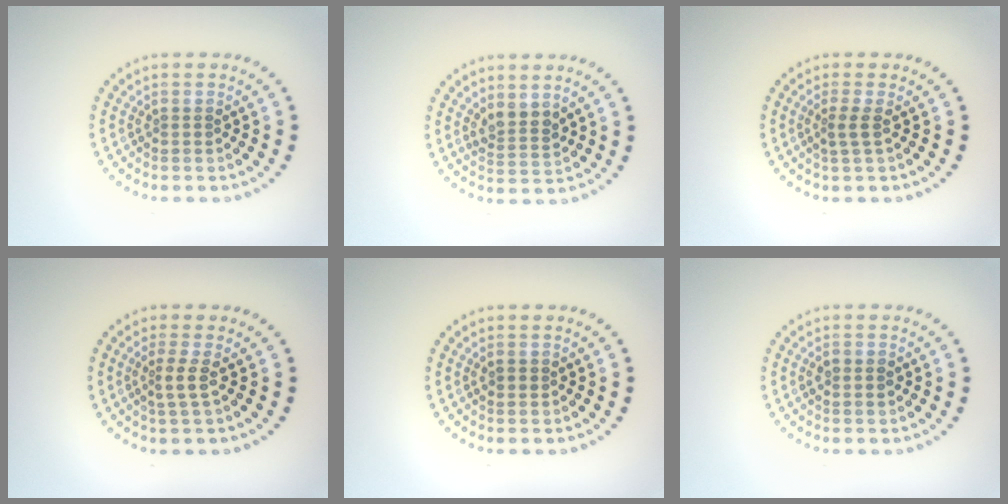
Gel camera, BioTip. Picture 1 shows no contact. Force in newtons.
{"total": 2.3, "press": 1.9, "slide": 1.3}
{"total": 1.4, "press": 1.0, "slide": 1.0}
{"total": 1.7, "press": 1.2, "slide": 1.1}
{"total": 0.9, "press": 0.8, "slide": 0.3}
{"total": 0.9, "press": 0.9, "slide": 0.1}